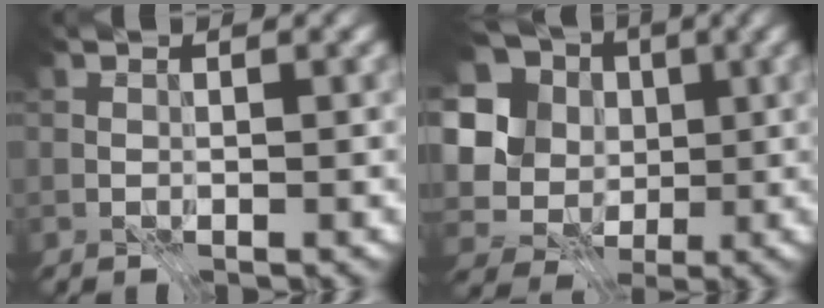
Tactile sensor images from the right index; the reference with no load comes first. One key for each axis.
{"total": 14.5, "fx": 0.9, "fy": 13.1, "fz": 6.2, "tx": -0.180, "ty": 0.015, "tz": 0.004}